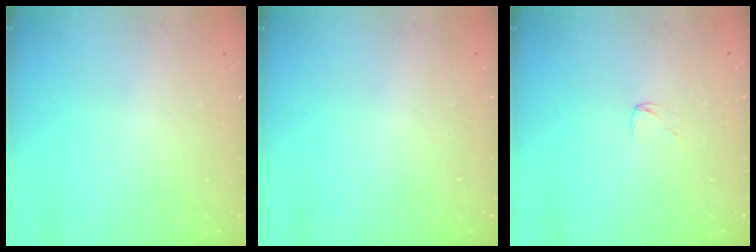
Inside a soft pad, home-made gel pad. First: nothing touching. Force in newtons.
{"total": 0.0}
{"total": 2.8, "press": 2.8, "slide": 0.2}